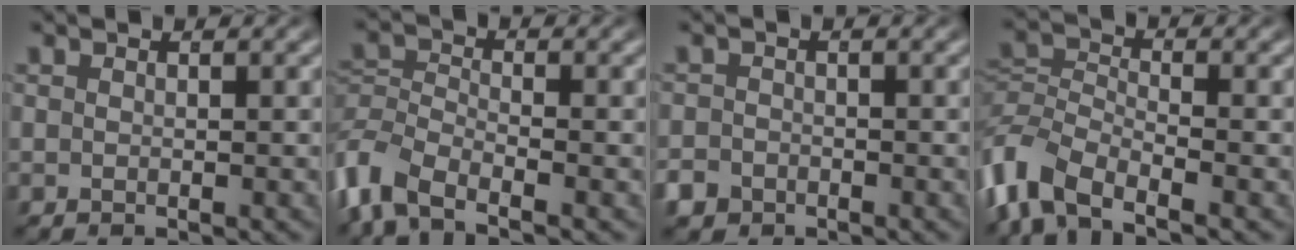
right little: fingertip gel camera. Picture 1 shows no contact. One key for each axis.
{"total": 5.0, "fx": -2.7, "fy": 3.2, "fz": 2.7, "tx": -0.089, "ty": -0.030, "tz": -0.041}
{"total": 2.5, "fx": -1.9, "fy": 1.5, "fz": 0.2, "tx": -0.007, "ty": -0.018, "tz": -0.029}
{"total": 5.5, "fx": -2.8, "fy": 3.6, "fz": 3.1, "tx": -0.099, "ty": -0.033, "tz": -0.038}